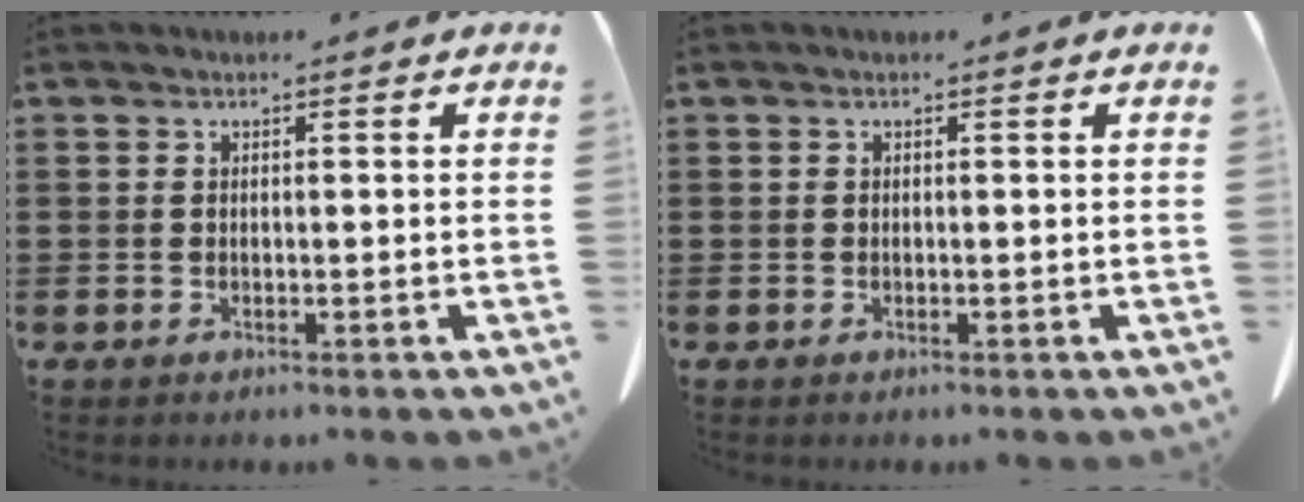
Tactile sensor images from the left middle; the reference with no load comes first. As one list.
[{"total": 0.0}]